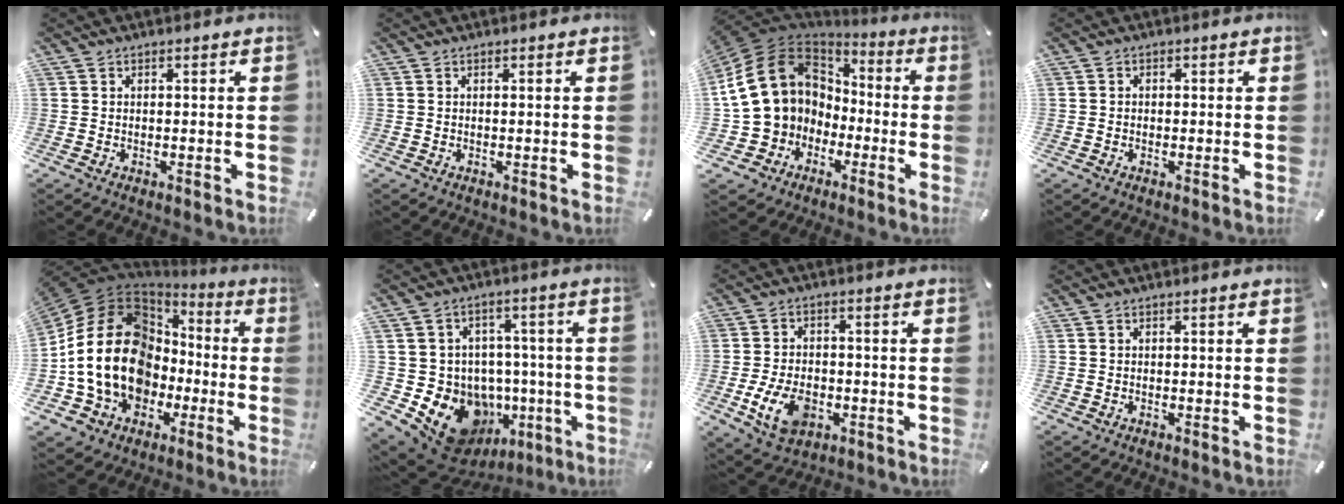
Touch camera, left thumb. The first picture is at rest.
{"total": 0.0}
{"total": 17.7, "force": [1.3, 15.8, 7.7], "torque": [-0.174, 0.000, 0.035]}
{"total": 1.0, "force": [-0.3, 0.9, 0.3], "torque": [-0.006, 0.004, -0.007]}
{"total": 23.2, "force": [-1.7, 18.0, 14.5], "torque": [-0.319, -0.002, -0.018]}
{"total": 15.3, "force": [-6.3, 12.1, 7.0], "torque": [-0.104, 0.019, -0.084]}
{"total": 9.5, "force": [-2.9, 6.7, 6.1], "torque": [-0.126, 0.007, -0.051]}
{"total": 0.0}